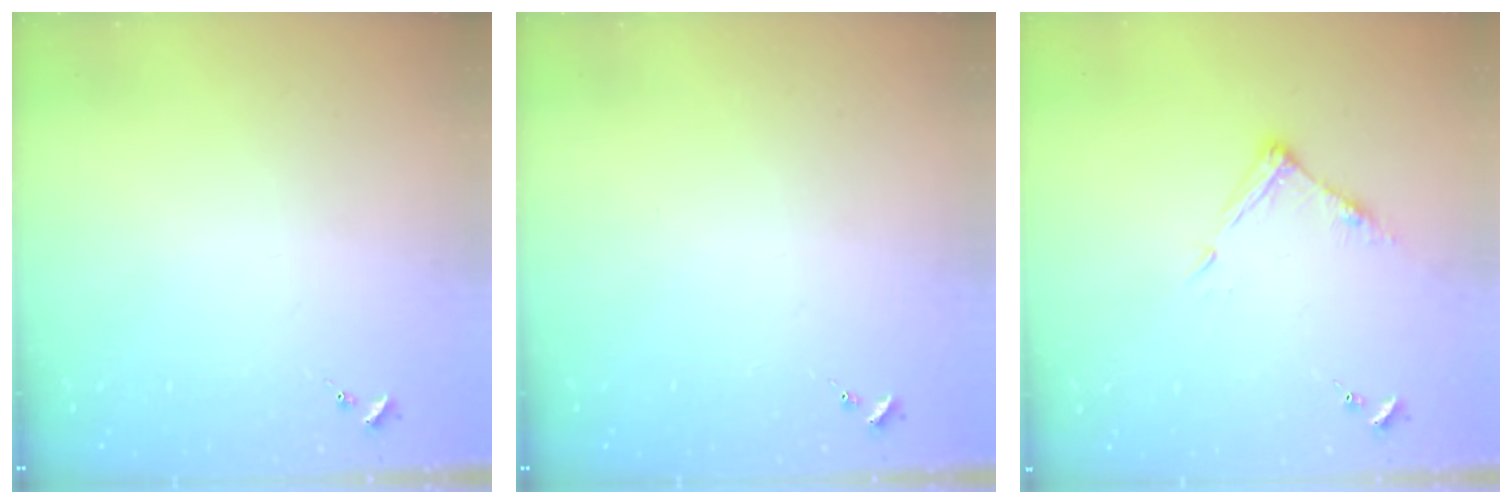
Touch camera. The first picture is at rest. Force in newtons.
{"total": 0.0}
{"total": 8.0, "press": 8.0, "slide": 0.4}